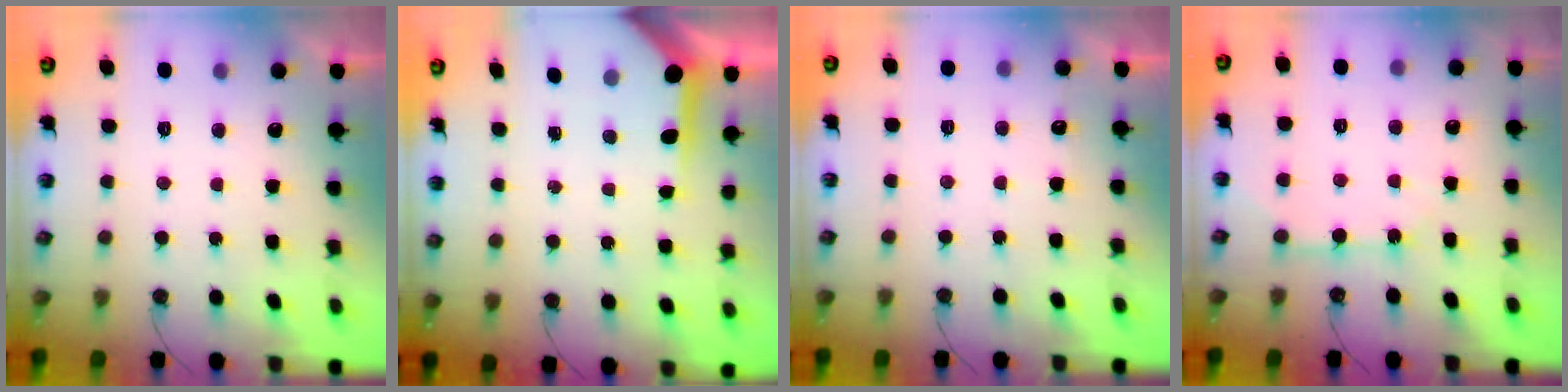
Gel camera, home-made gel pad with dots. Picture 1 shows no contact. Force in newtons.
{"total": 5.6, "press": 5.6, "slide": 0.2}
{"total": 3.0, "press": 3.0, "slide": 0.3}
{"total": 6.4, "press": 6.4, "slide": 0.3}